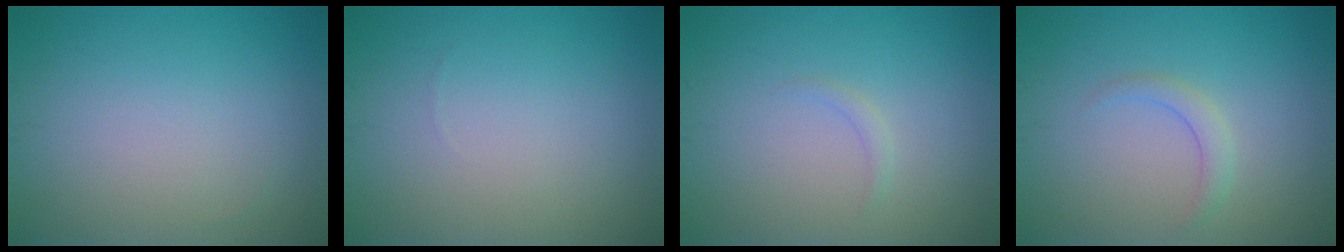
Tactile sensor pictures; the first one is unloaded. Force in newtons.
{"total": 0.0}
{"total": 0.7, "press": 0.7, "slide": 0.1}
{"total": 1.4, "press": 1.4, "slide": 0.0}